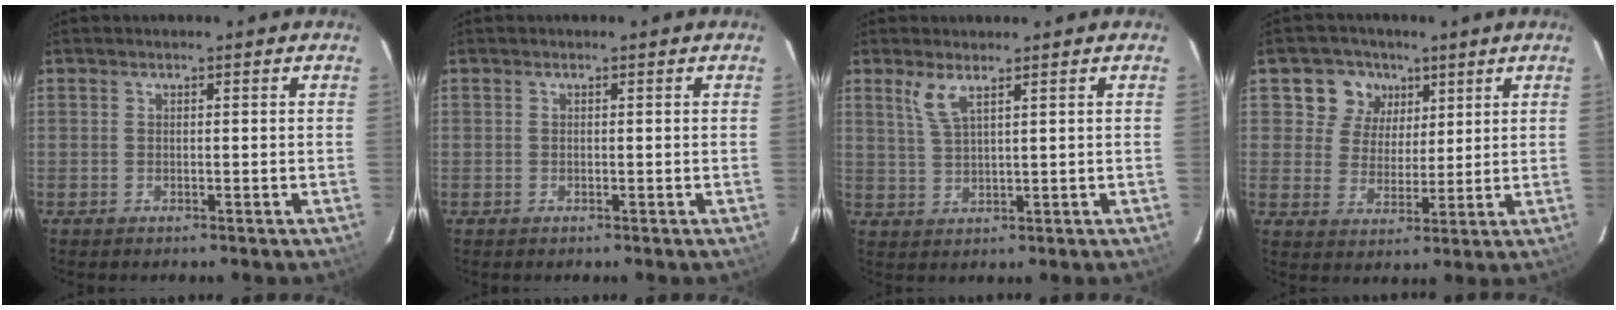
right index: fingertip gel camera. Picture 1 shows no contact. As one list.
[{"total": 0.0}, {"total": 3.6, "force": [2.3, 0.5, 2.8], "torque": [-0.061, -0.001, 0.051]}, {"total": 7.5, "force": [3.5, 6.6, 1.2], "torque": [-0.024, 0.013, 0.056]}]